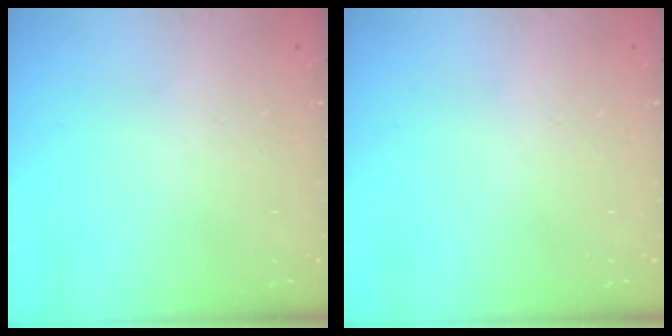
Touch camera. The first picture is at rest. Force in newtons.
{"total": 0.0}